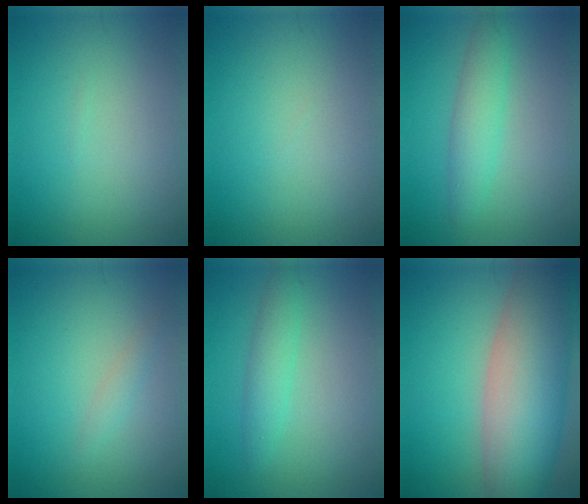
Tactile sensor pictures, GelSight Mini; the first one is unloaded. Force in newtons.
{"total": 0.0}
{"total": 3.0, "press": 3.0, "slide": 0.1}
{"total": 1.0, "press": 1.0, "slide": 0.0}
{"total": 2.3, "press": 2.3, "slide": 0.1}
{"total": 12.4, "press": 12.4, "slide": 0.5}